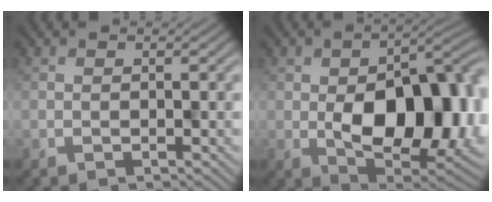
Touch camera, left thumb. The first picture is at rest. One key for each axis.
{"total": 16.2, "fx": -1.1, "fy": 9.3, "fz": 13.3, "tx": -0.180, "ty": -0.013, "tz": -0.004}